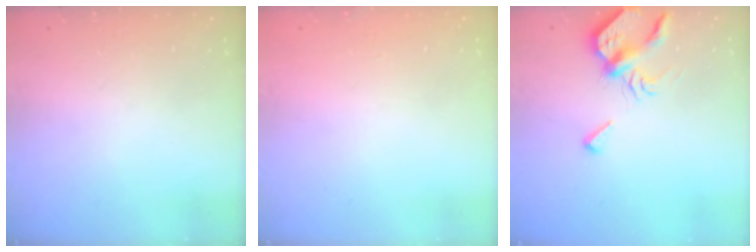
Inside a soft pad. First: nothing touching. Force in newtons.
{"total": 1.7, "press": 1.7, "slide": 0.1}
{"total": 8.4, "press": 8.4, "slide": 0.9}